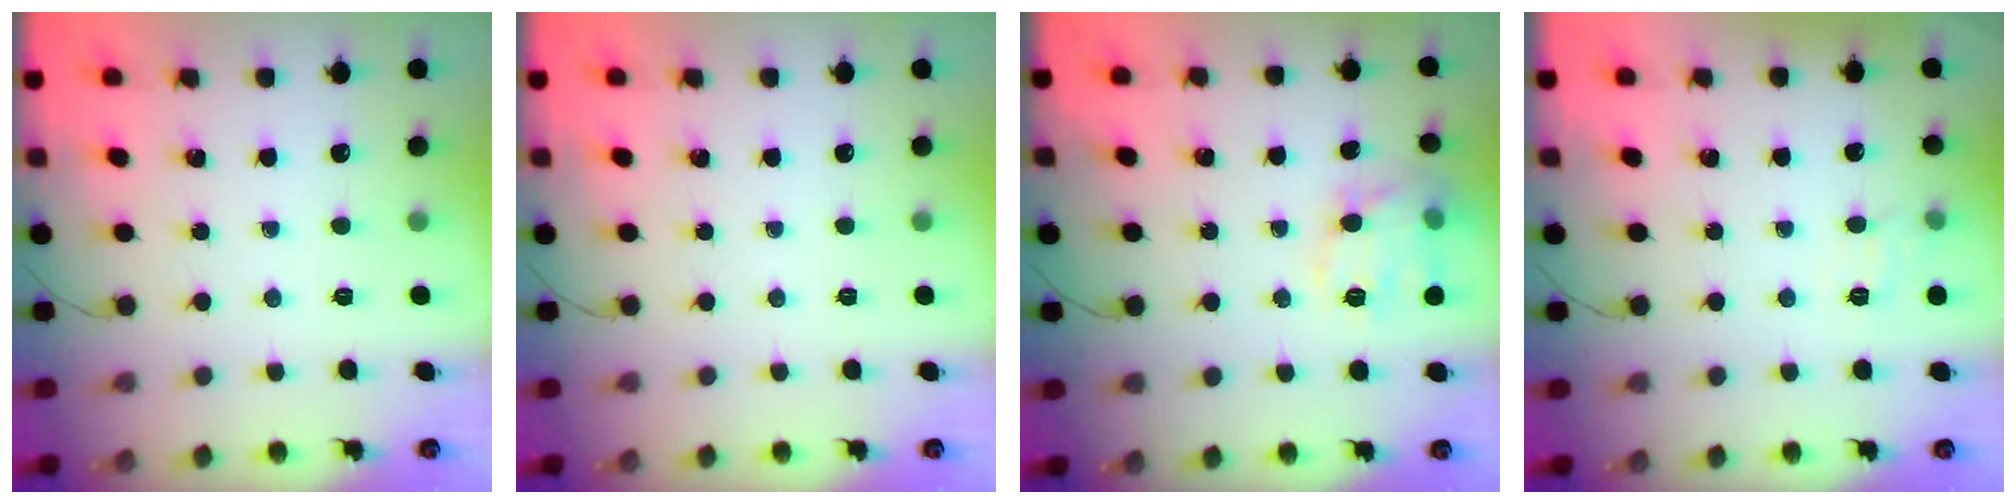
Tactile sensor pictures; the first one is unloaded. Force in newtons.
{"total": 0.0}
{"total": 13.3, "press": 13.3, "slide": 0.3}
{"total": 6.8, "press": 6.6, "slide": 1.6}